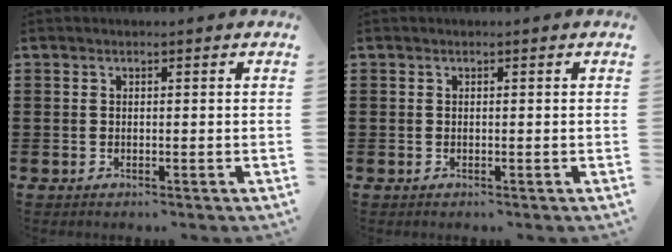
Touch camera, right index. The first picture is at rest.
{"total": 0.0}